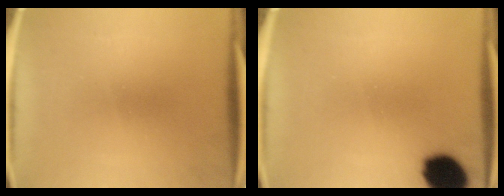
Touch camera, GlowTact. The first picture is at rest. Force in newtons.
{"total": 11.9}